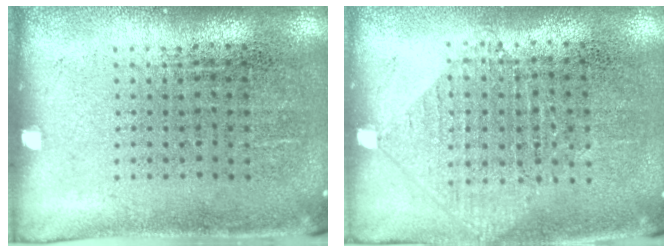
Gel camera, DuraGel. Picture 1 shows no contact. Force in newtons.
{"total": 0.9, "press": 0.9, "slide": 0.2}